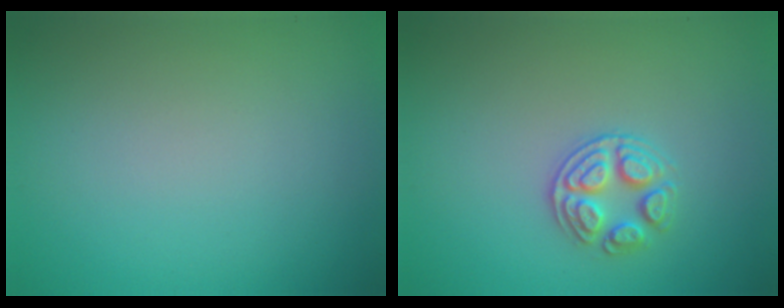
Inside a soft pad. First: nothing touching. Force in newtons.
{"total": 2.7, "press": 2.5, "slide": 0.9}